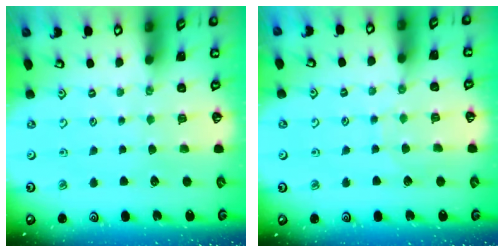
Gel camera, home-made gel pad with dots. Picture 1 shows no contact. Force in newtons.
{"total": 4.8, "press": 4.7, "slide": 0.5}